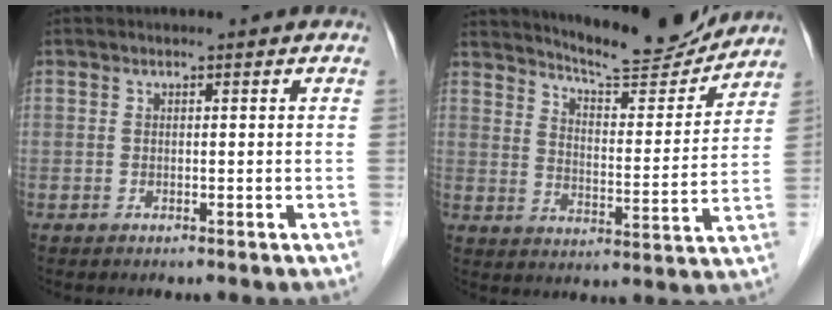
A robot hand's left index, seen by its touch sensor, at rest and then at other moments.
{"total": 13.9, "force": [13.3, 1.1, 3.8], "torque": [-0.062, -0.018, 0.191]}